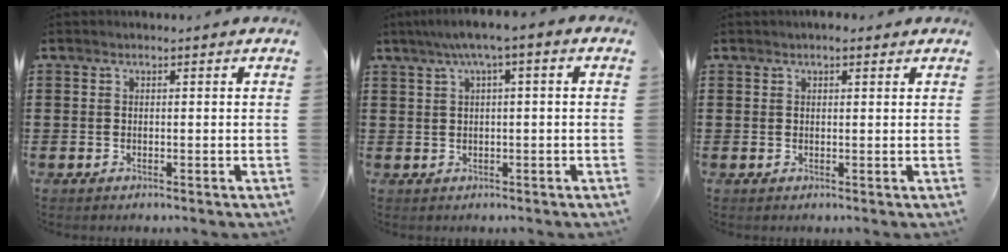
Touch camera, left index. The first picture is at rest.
{"total": 3.3, "force": [0.2, 0.3, 3.3], "torque": [-0.061, 0.003, -0.002]}
{"total": 1.4, "force": [1.0, 0.3, 0.9], "torque": [-0.019, 0.003, 0.018]}